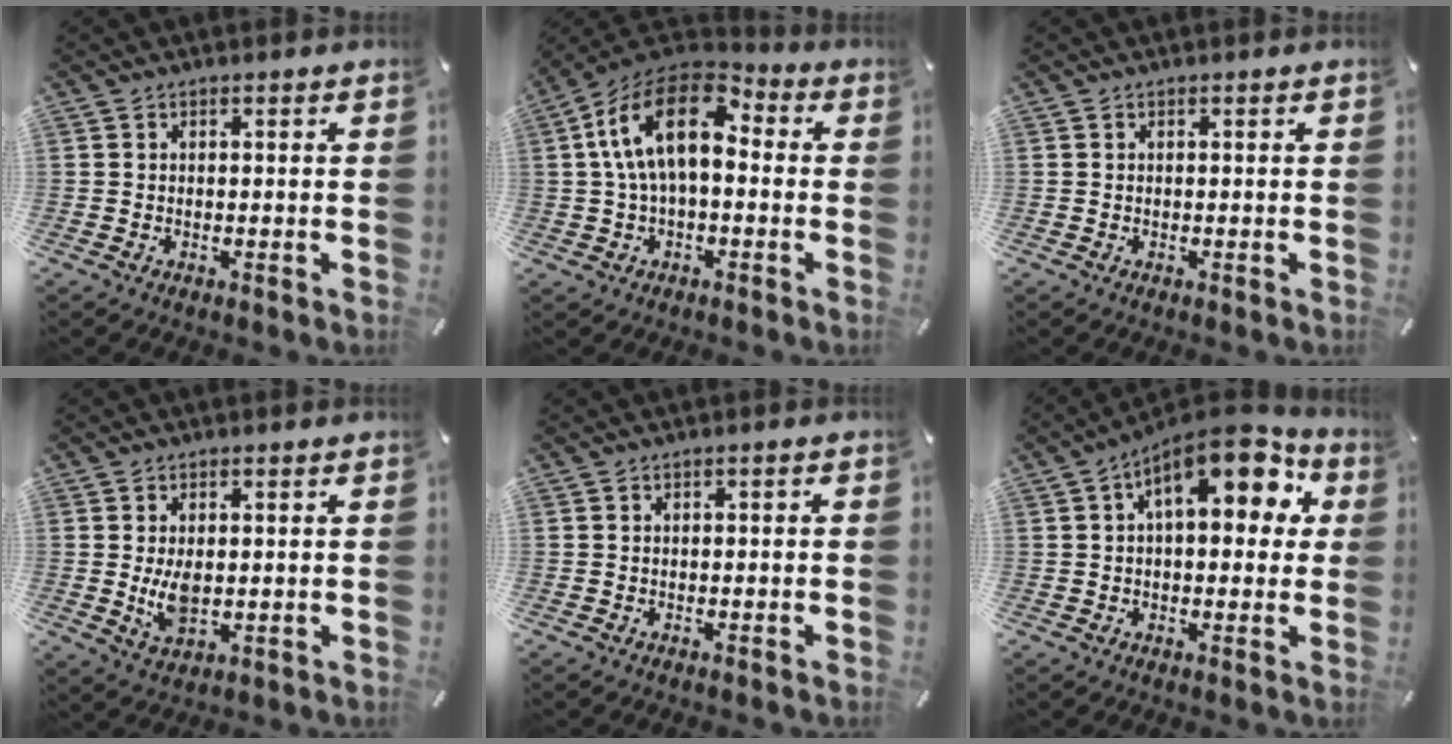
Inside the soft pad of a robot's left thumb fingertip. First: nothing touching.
{"total": 16.4, "force": [2.6, 9.3, 13.2], "torque": [-0.271, 0.003, 0.042]}
{"total": 0.0}
{"total": 5.3, "force": [0.3, 3.2, 4.2], "torque": [-0.100, -0.006, 0.000]}
{"total": 0.7, "force": [-0.3, 0.3, 0.6], "torque": [-0.009, 0.001, -0.006]}
{"total": 14.6, "force": [6.2, 6.7, 11.4], "torque": [-0.150, -0.029, 0.101]}